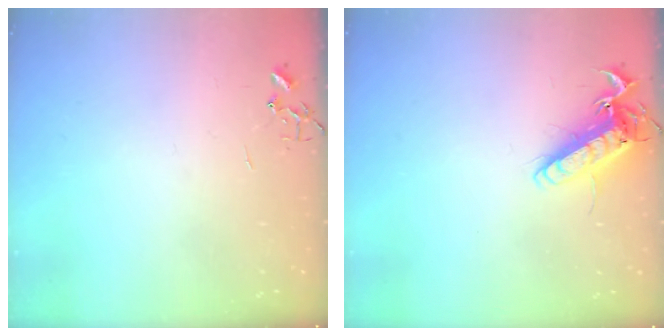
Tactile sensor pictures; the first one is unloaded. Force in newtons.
{"total": 14.6, "press": 14.4, "slide": 2.0}